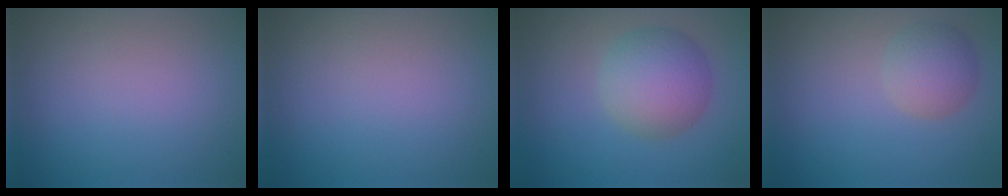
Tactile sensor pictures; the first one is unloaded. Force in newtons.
{"total": 0.0}
{"total": 5.1, "press": 5.1, "slide": 0.2}
{"total": 2.8, "press": 2.8, "slide": 0.1}